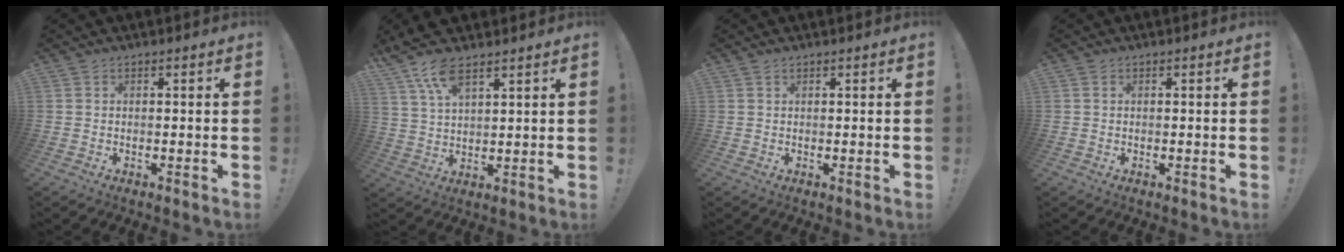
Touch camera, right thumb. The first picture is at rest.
{"total": 8.7, "force": [6.4, 2.6, 5.2], "torque": [-0.106, -0.028, 0.120]}
{"total": 0.6, "force": [0.5, 0.2, 0.3], "torque": [-0.006, -0.001, 0.010]}
{"total": 0.0}